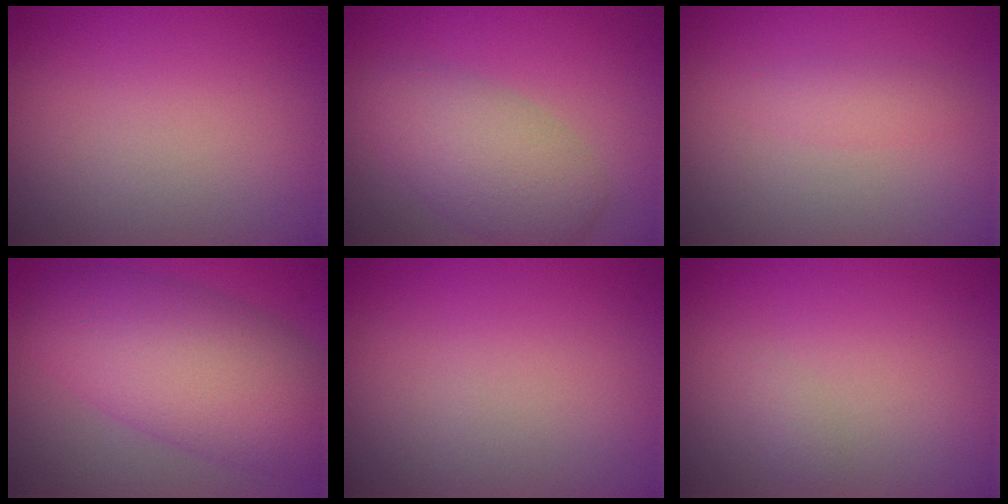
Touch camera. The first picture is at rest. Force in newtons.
{"total": 5.0, "press": 5.0, "slide": 0.2}
{"total": 1.1, "press": 1.1, "slide": 0.0}
{"total": 8.8, "press": 8.8, "slide": 0.2}
{"total": 0.0}
{"total": 0.6, "press": 0.6, "slide": 0.0}